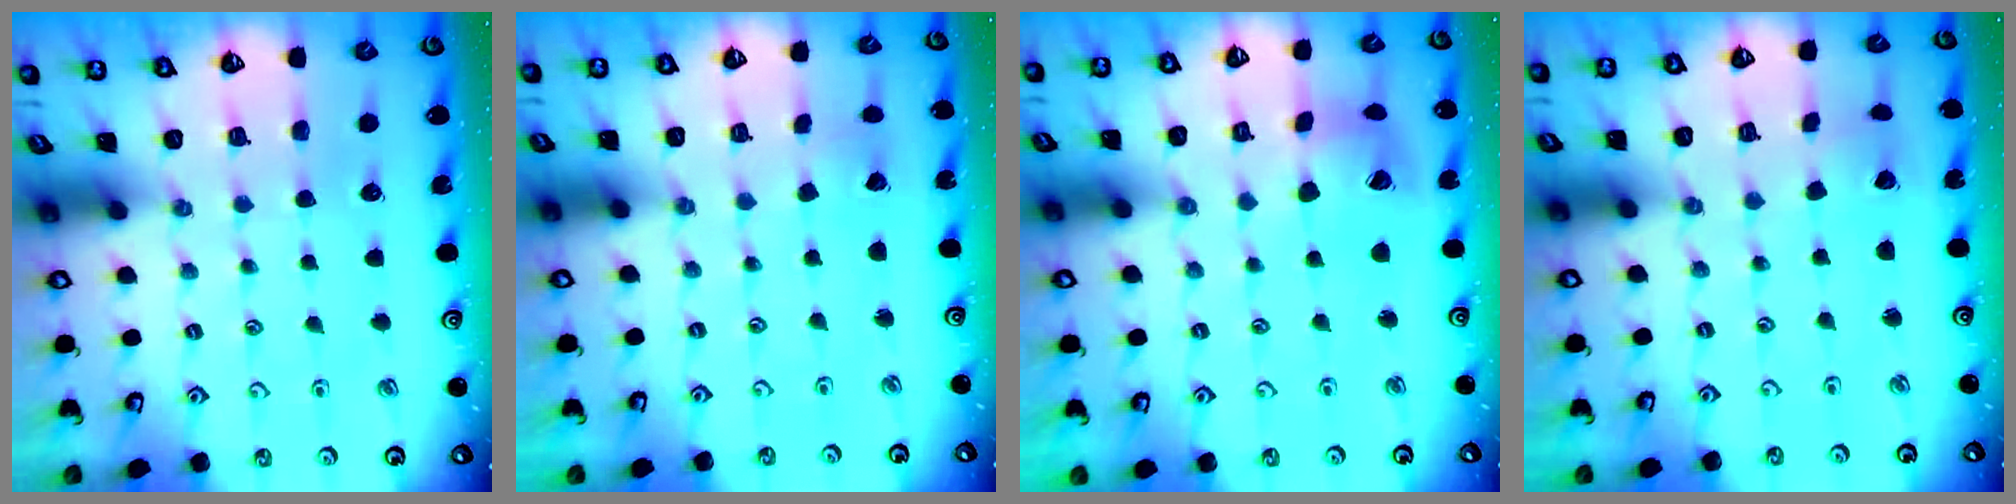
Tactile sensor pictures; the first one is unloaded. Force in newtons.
{"total": 2.7, "press": 2.6, "slide": 0.4}
{"total": 11.2, "press": 11.1, "slide": 1.5}
{"total": 2.6, "press": 2.6, "slide": 0.3}